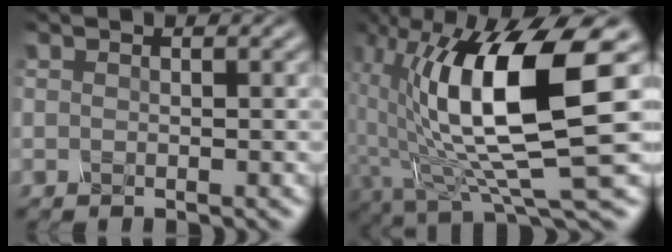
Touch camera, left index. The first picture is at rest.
{"total": 12.7, "force": [1.2, 3.8, 12.0], "torque": [-0.217, -0.011, 0.025]}